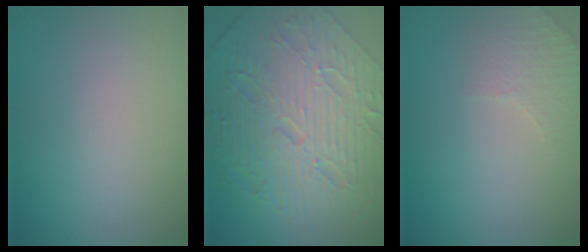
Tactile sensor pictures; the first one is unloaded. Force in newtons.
{"total": 11.2, "press": 7.3, "slide": 8.4}
{"total": 2.3, "press": 2.3, "slide": 0.6}